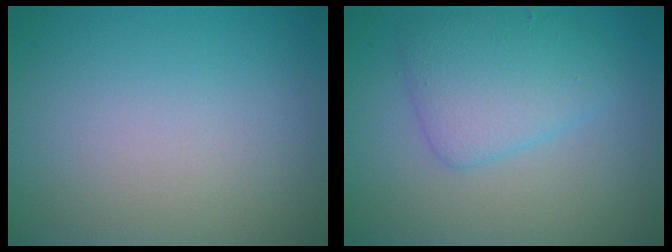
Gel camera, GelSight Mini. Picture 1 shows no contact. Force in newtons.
{"total": 4.0, "press": 4.0, "slide": 0.1}